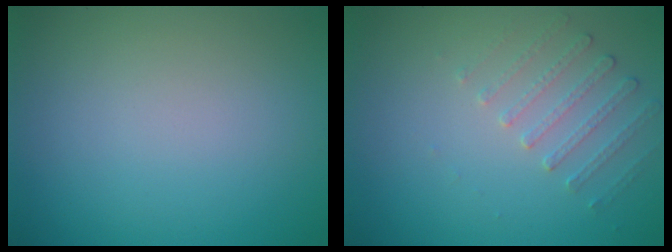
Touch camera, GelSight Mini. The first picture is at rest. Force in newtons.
{"total": 1.7, "press": 1.2, "slide": 1.2}